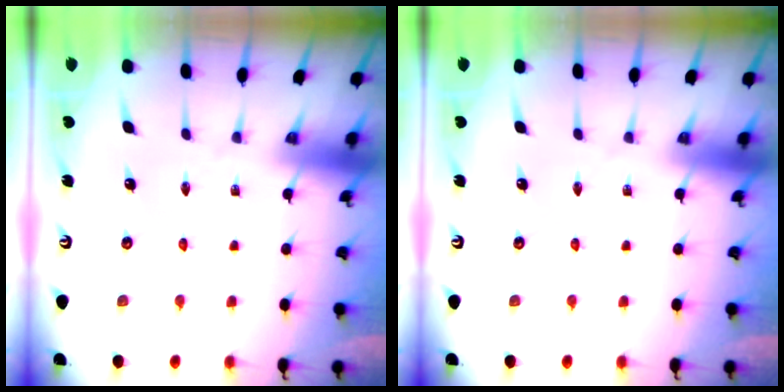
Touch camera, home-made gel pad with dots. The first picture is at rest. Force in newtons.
{"total": 0.0}